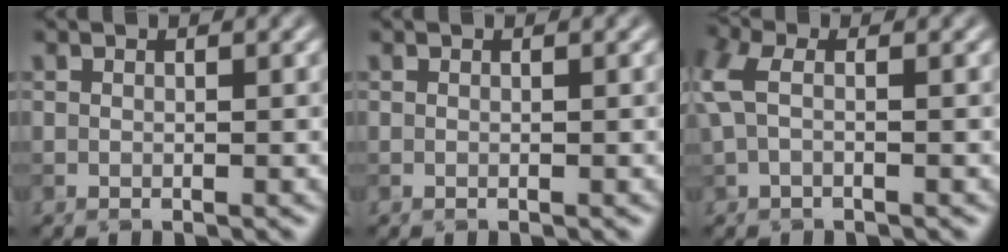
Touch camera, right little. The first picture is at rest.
{"total": 0.0}
{"total": 3.2, "force": [0.2, 1.6, 2.8], "torque": [-0.077, 0.009, -0.005]}